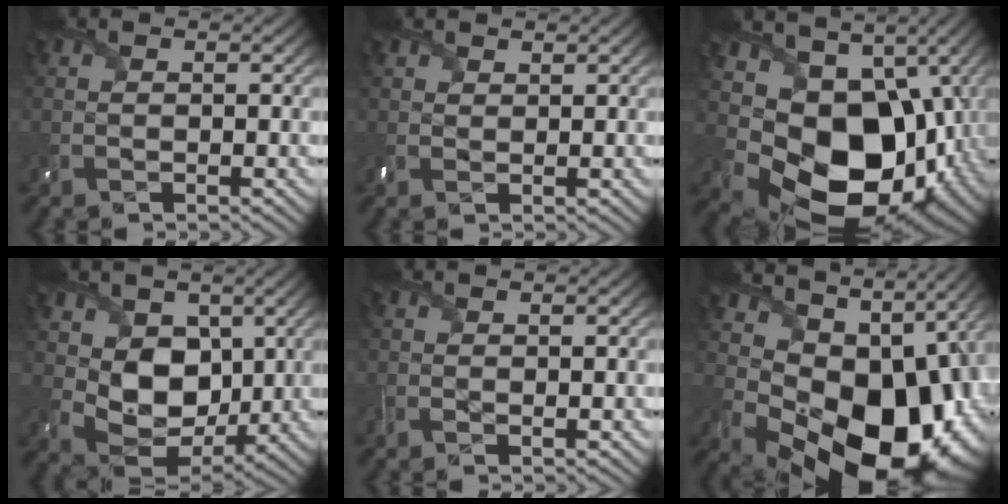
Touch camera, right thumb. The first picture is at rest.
{"total": 1.6, "force": [1.3, 0.9, 0.4], "torque": [-0.012, 0.006, 0.030]}
{"total": 18.7, "force": [-1.6, 14.6, 11.5], "torque": [-0.201, -0.058, 0.004]}
{"total": 8.6, "force": [2.1, 6.6, 5.1], "torque": [-0.112, -0.020, 0.031]}
{"total": 0.0}
{"total": 17.8, "force": [2.0, 12.8, 12.2], "torque": [-0.167, -0.044, 0.088]}